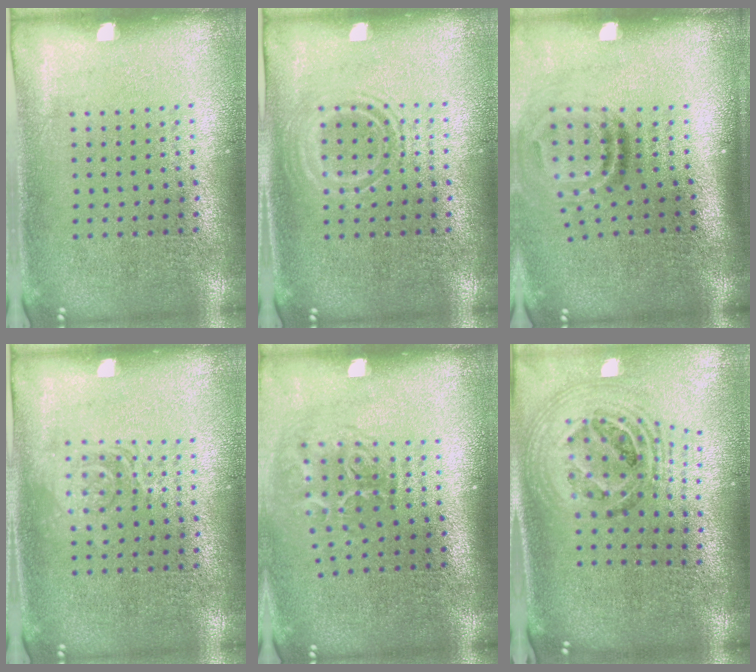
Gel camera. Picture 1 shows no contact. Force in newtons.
{"total": 1.1, "press": 1.0, "slide": 0.2}
{"total": 1.9, "press": 1.1, "slide": 1.5}
{"total": 2.0, "press": 2.0, "slide": 0.3}
{"total": 1.9, "press": 1.2, "slide": 1.5}
{"total": 1.7, "press": 1.4, "slide": 0.9}